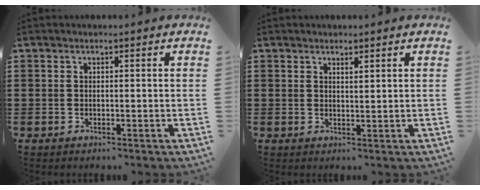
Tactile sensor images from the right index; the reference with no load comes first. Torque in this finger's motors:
{"motor_torque": [-0.33, 0.22, 0.05, -0.01]}